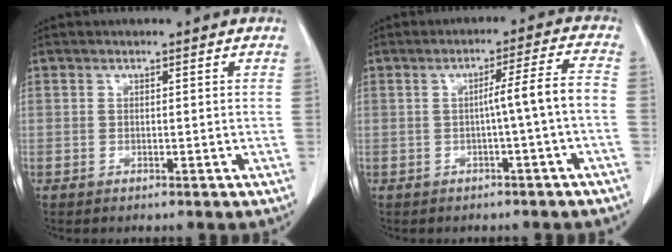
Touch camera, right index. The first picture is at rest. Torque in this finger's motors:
{"motor_torque": [0.73, -0.53, 0.27, 0.05]}